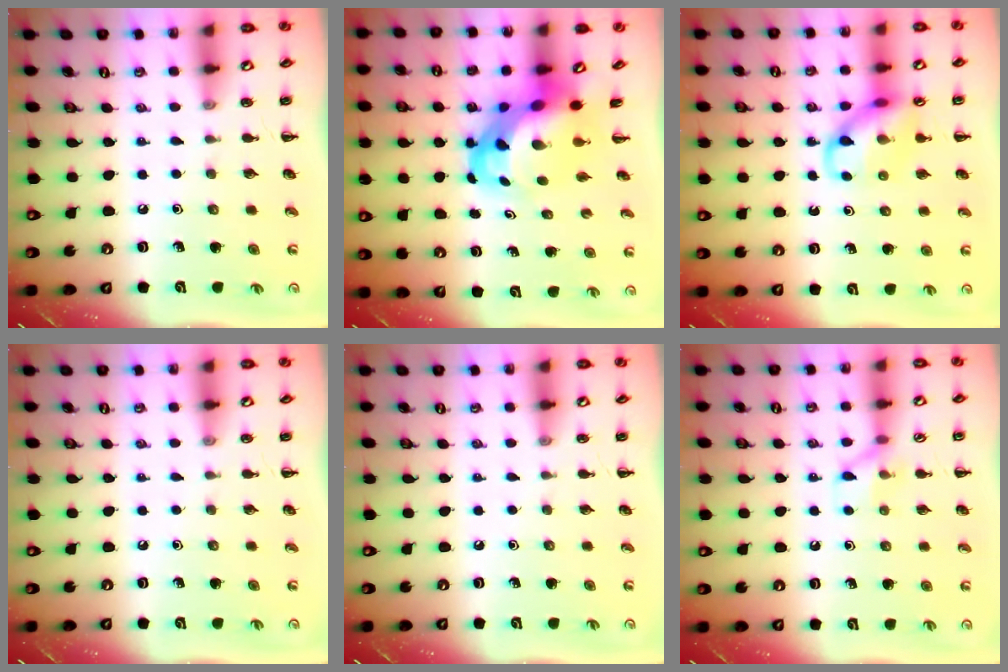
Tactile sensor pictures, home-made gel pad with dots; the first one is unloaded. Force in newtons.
{"total": 6.9, "press": 6.5, "slide": 2.2}
{"total": 11.3, "press": 11.2, "slide": 1.6}
{"total": 0.0}
{"total": 0.0}
{"total": 7.0, "press": 6.9, "slide": 0.7}